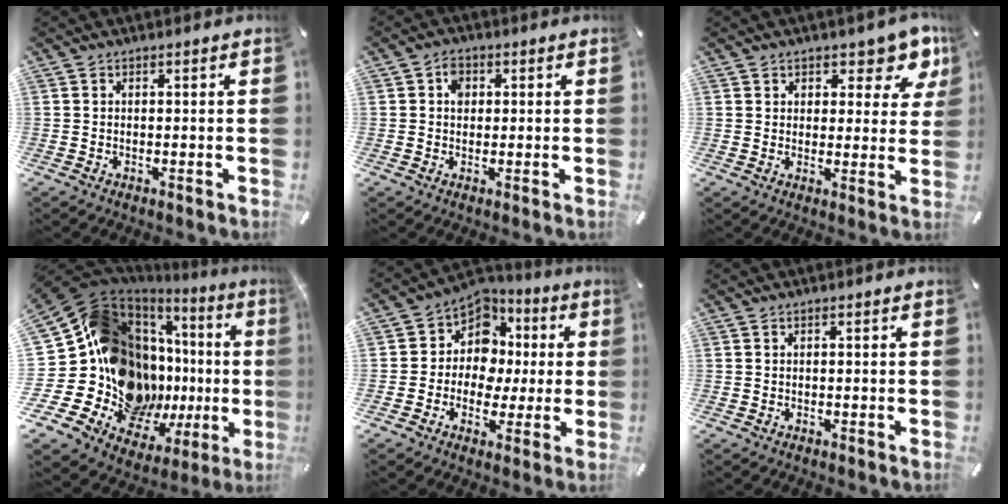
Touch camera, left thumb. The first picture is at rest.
{"total": 3.2, "force": [0.5, 2.7, 1.7], "torque": [-0.020, 0.001, 0.002]}
{"total": 7.7, "force": [5.1, 4.7, 3.3], "torque": [-0.028, -0.036, 0.085]}
{"total": 25.3, "force": [0.4, 17.4, 18.3], "torque": [-0.293, -0.083, 0.064]}
{"total": 9.9, "force": [0.4, 9.2, 3.4], "torque": [-0.065, -0.005, 0.015]}
{"total": 0.0}